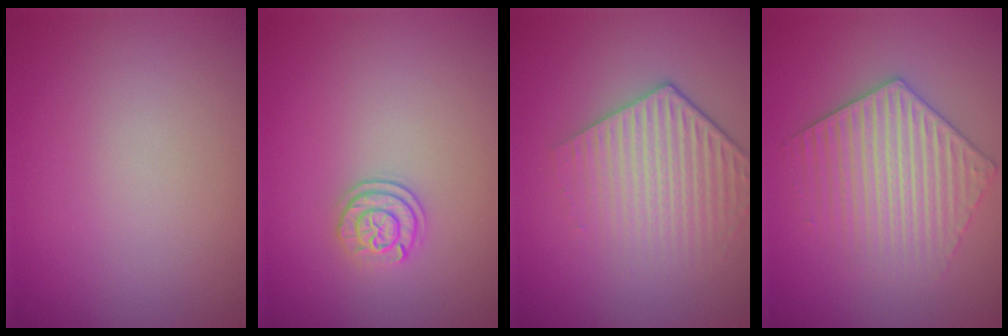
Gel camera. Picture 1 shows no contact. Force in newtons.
{"total": 2.0, "press": 1.8, "slide": 0.9}
{"total": 4.3, "press": 3.1, "slide": 3.0}
{"total": 4.0, "press": 3.9, "slide": 0.7}